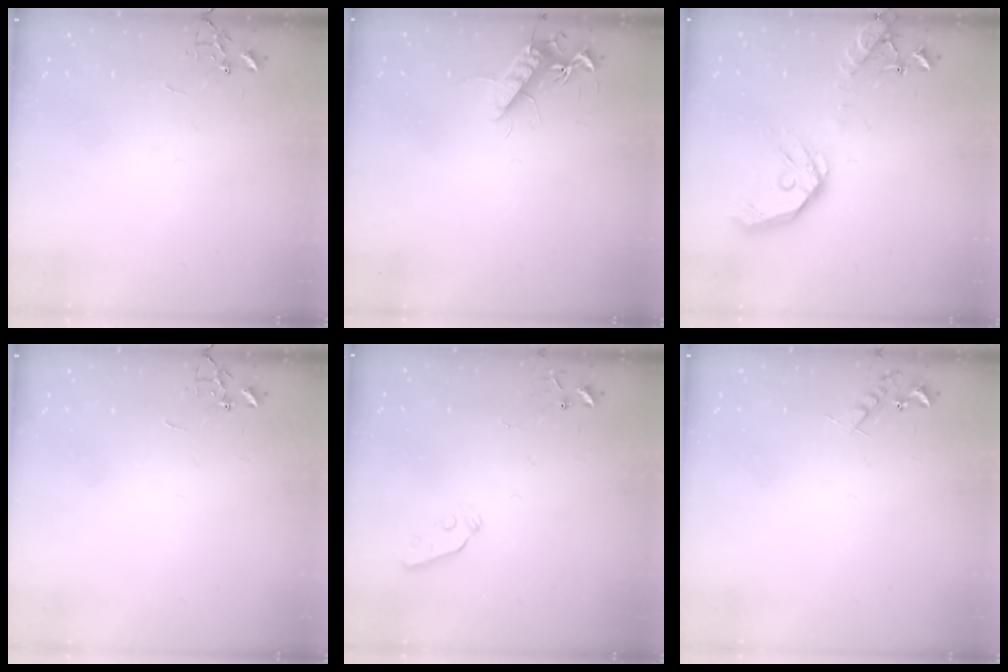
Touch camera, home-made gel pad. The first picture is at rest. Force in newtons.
{"total": 11.3, "press": 11.3, "slide": 0.7}
{"total": 16.6, "press": 16.4, "slide": 2.7}
{"total": 0.0}
{"total": 3.3, "press": 3.2, "slide": 0.7}
{"total": 6.1, "press": 6.0, "slide": 0.9}